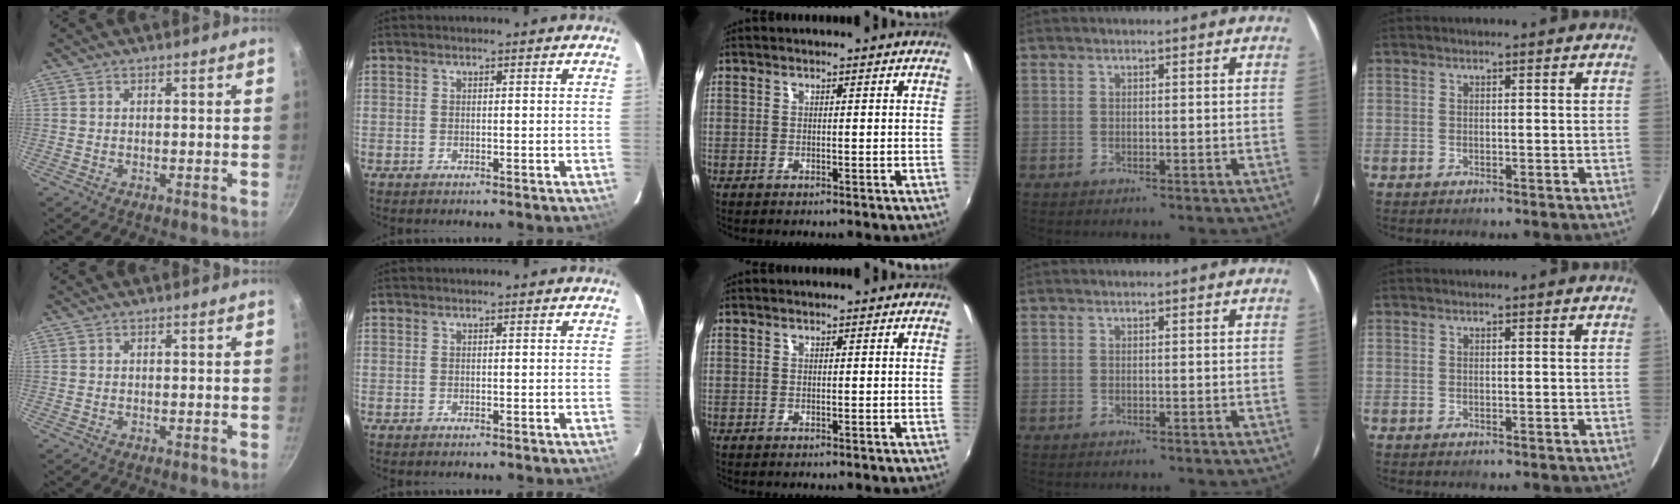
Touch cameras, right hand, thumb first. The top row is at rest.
{}